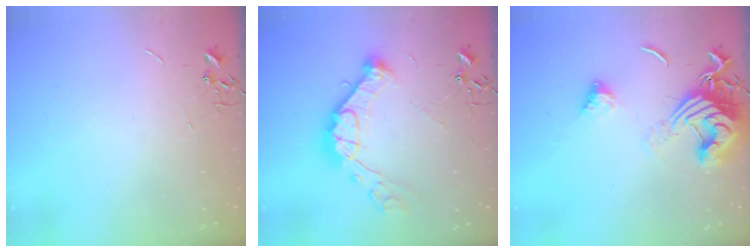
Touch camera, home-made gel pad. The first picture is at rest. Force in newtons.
{"total": 15.8, "press": 15.6, "slide": 1.9}
{"total": 15.1, "press": 15.0, "slide": 1.7}